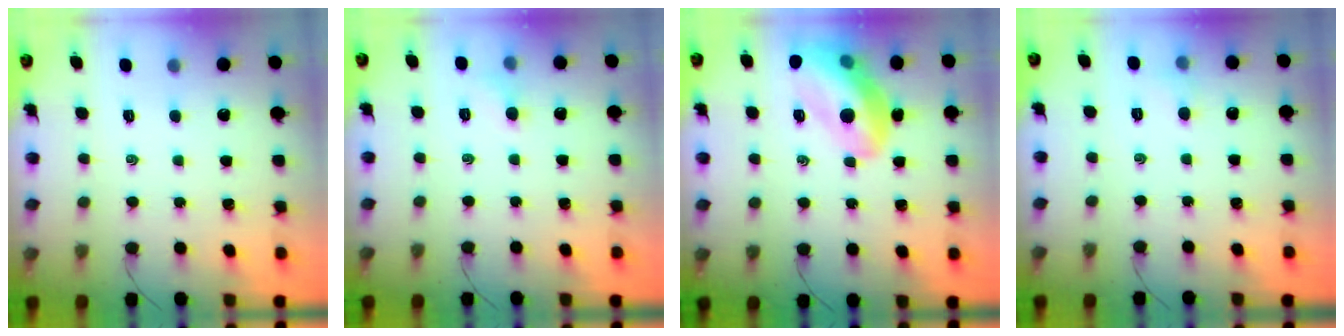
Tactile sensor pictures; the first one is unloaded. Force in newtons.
{"total": 4.8, "press": 4.5, "slide": 1.5}
{"total": 15.2, "press": 15.0, "slide": 2.3}
{"total": 3.8, "press": 3.6, "slide": 1.2}